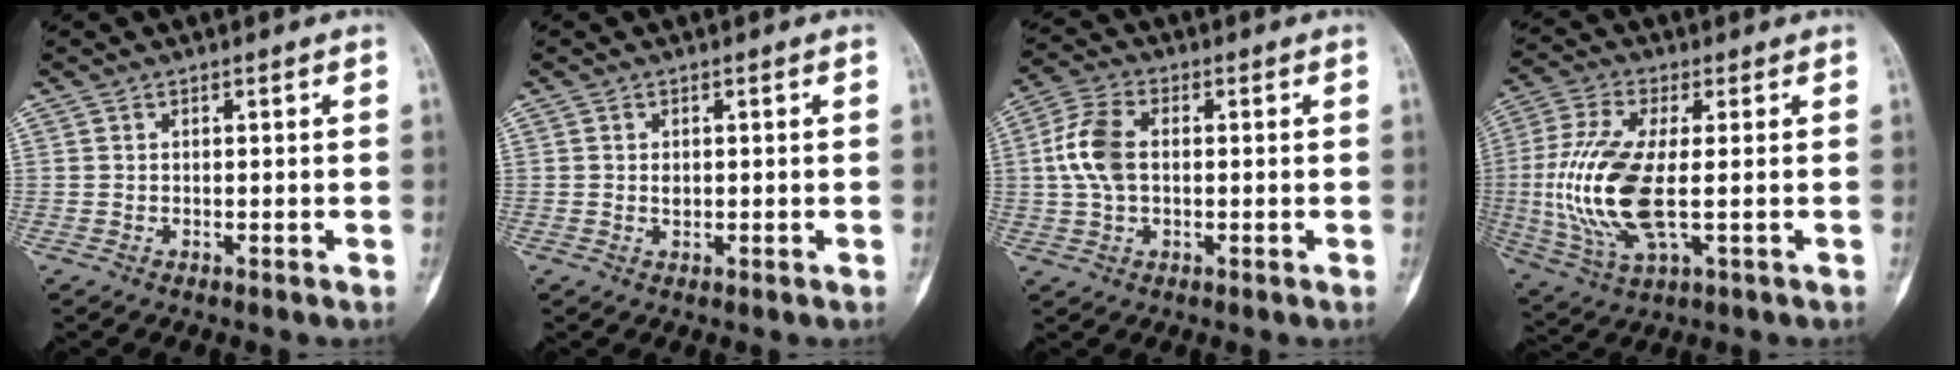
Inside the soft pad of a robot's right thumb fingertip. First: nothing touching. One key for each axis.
{"total": 1.0, "fx": 0.1, "fy": 0.7, "fz": 0.7, "tx": -0.005, "ty": 0.000, "tz": 0.003}
{"total": 8.3, "fx": 0.6, "fy": 5.0, "fz": 6.6, "tx": -0.144, "ty": 0.015, "tz": 0.008}
{"total": 15.7, "fx": -1.0, "fy": 5.9, "fz": 14.4, "tx": -0.327, "ty": -0.006, "tz": -0.015}